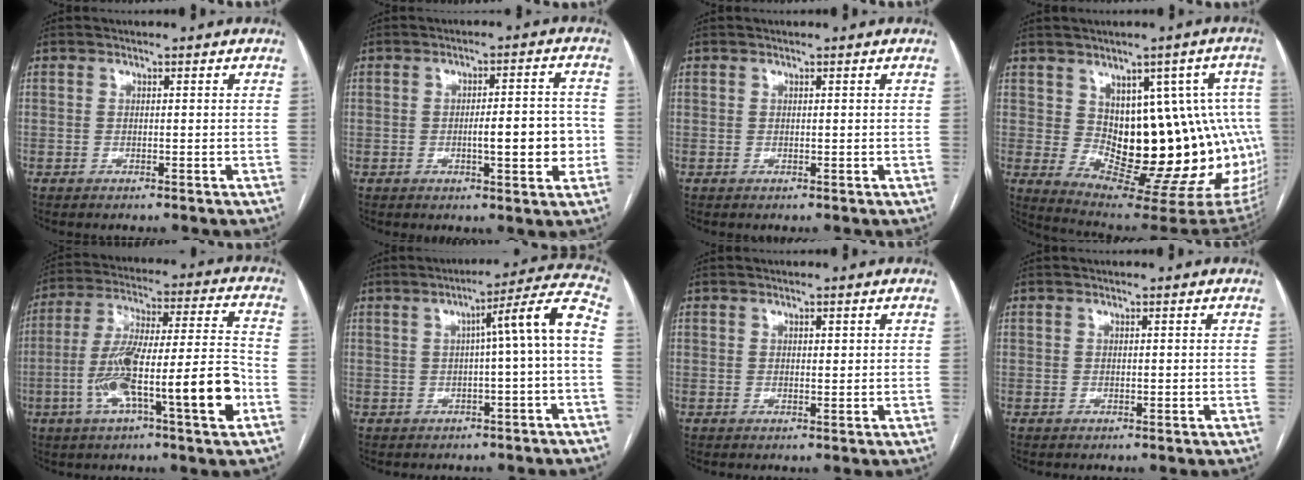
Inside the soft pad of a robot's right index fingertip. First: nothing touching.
{"total": 7.4, "force": [-1.3, 1.7, 7.1], "torque": [-0.098, 0.011, -0.014]}
{"total": 0.0}
{"total": 18.7, "force": [0.7, 8.2, 16.8], "torque": [-0.147, 0.023, 0.032]}
{"total": 18.2, "force": [-6.0, 1.5, 17.1], "torque": [-0.279, 0.013, -0.094]}
{"total": 8.3, "force": [-0.2, -0.6, 8.3], "torque": [-0.108, 0.023, -0.005]}
{"total": 1.2, "force": [0.6, 0.5, 1.0], "torque": [-0.014, -0.002, 0.007]}
{"total": 0.0}